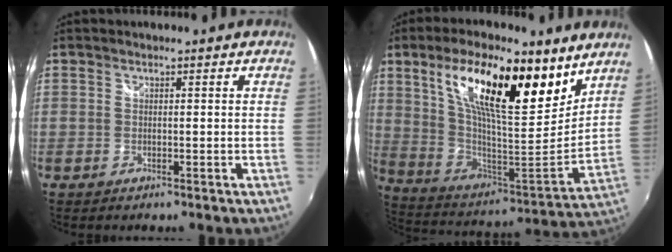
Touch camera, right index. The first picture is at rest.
{"total": 24.5, "force": [13.5, 8.4, 18.6], "torque": [-0.333, 0.023, 0.240]}